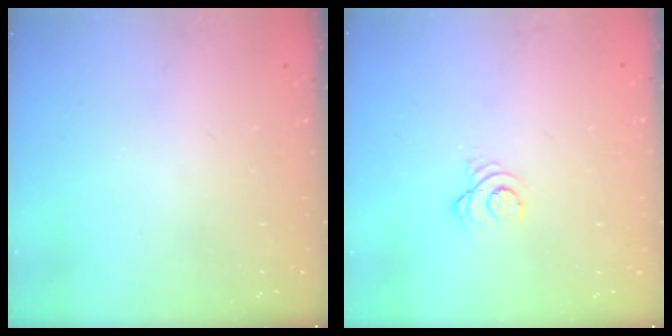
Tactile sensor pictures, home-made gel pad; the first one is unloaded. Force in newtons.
{"total": 3.5, "press": 3.5, "slide": 0.2}